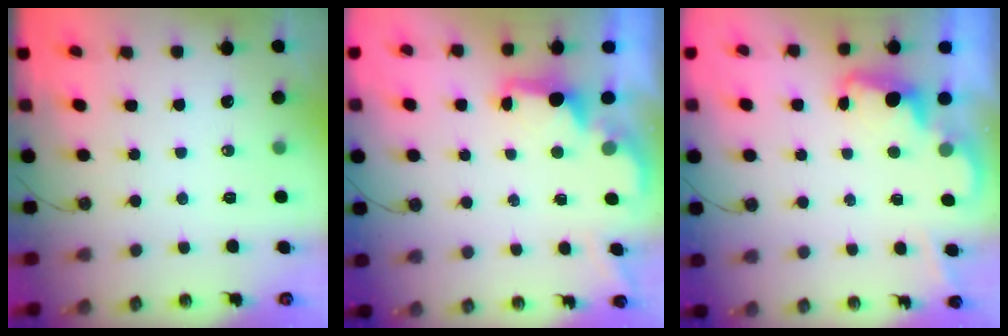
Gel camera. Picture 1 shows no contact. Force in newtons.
{"total": 2.1, "press": 1.9, "slide": 0.8}
{"total": 2.5, "press": 2.4, "slide": 0.5}